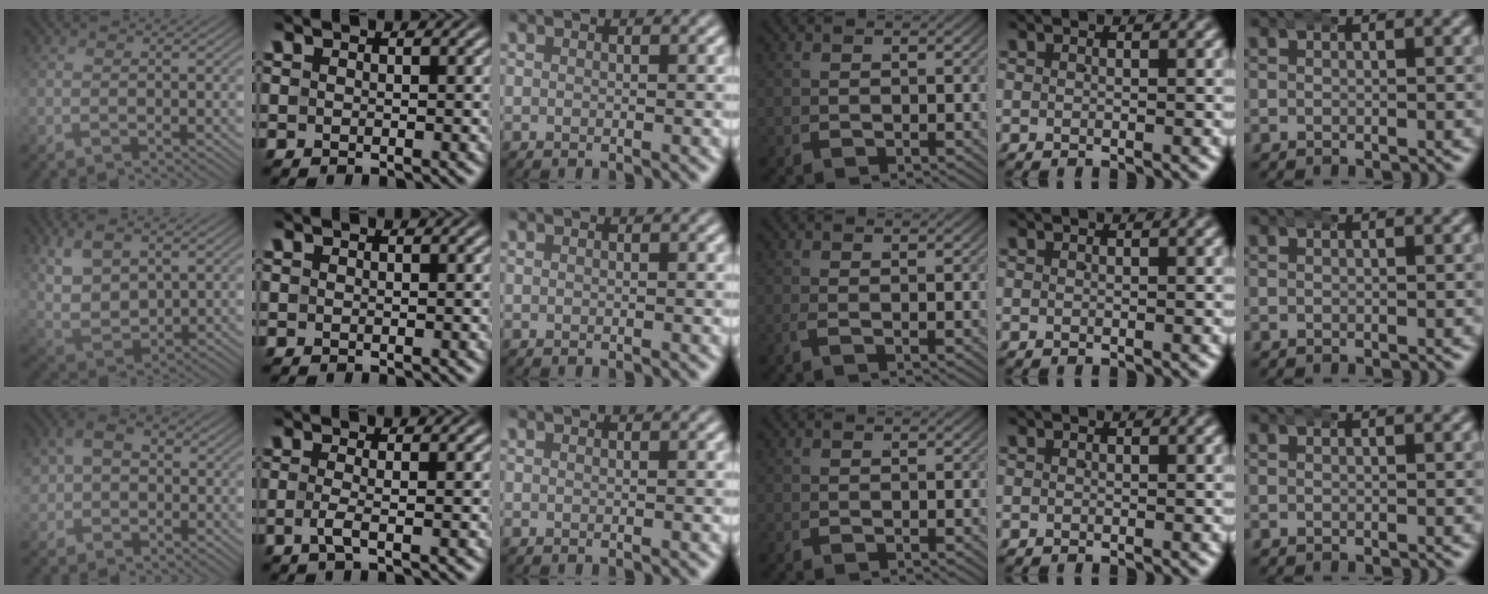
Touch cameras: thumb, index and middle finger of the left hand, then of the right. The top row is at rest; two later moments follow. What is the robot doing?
{"motion": "wrap", "object": "aluminum foil"}